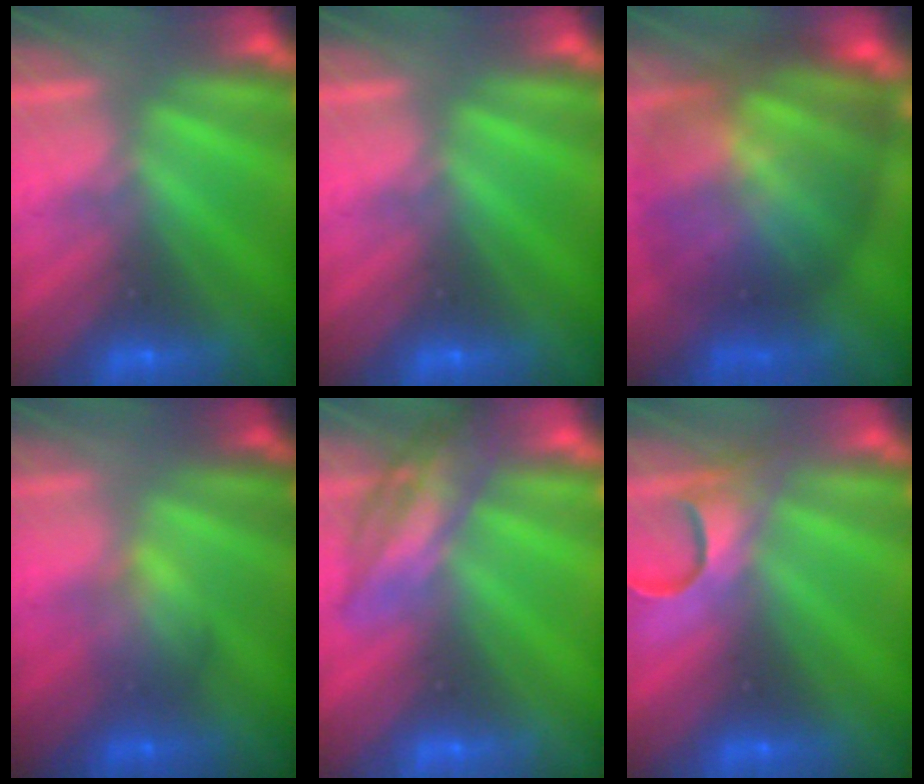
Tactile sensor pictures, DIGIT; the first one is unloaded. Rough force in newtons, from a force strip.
{"total": 0.0}
{"total": 9.5}
{"total": 2.0}
{"total": 2.4}
{"total": 3.9}